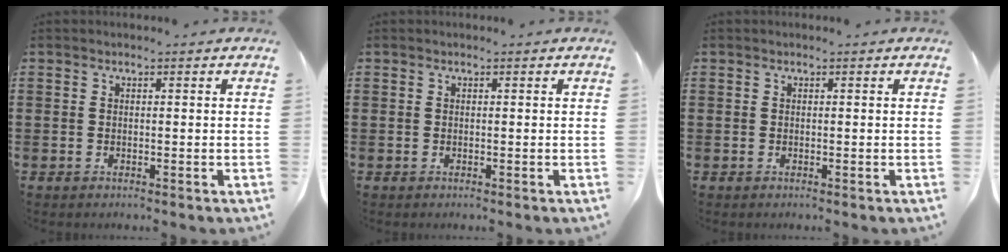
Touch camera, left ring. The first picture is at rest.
{"total": 0.0}
{"total": 0.0}